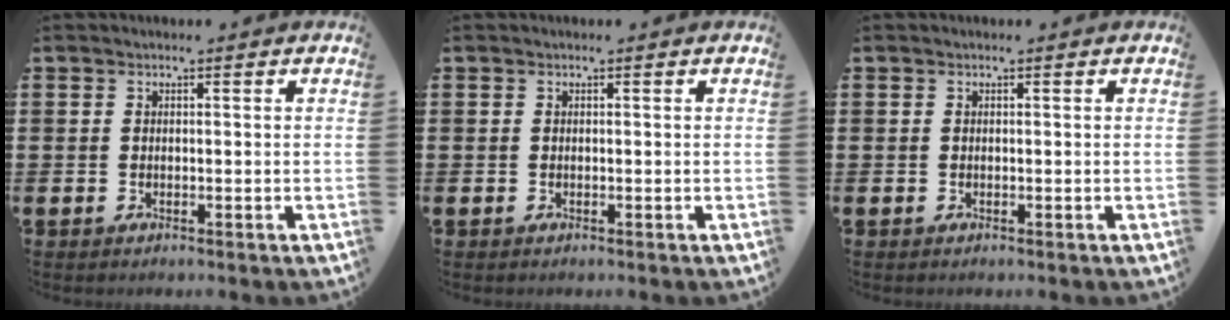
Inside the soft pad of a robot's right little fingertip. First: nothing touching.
{"total": 0.0}
{"total": 0.0}